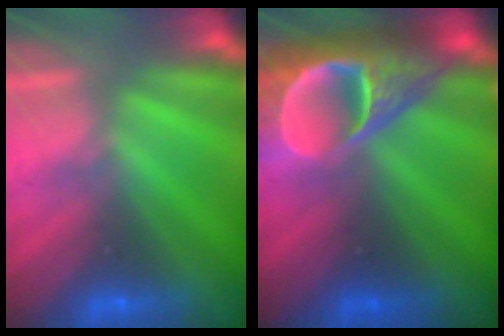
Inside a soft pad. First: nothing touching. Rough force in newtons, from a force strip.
{"total": 9.1}